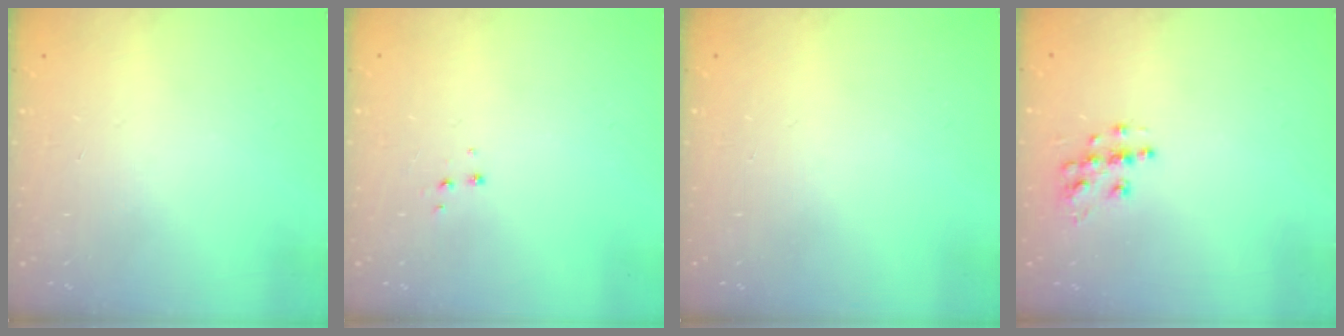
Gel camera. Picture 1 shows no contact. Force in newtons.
{"total": 3.9, "press": 3.9, "slide": 0.5}
{"total": 0.0}
{"total": 7.3, "press": 7.3, "slide": 0.2}